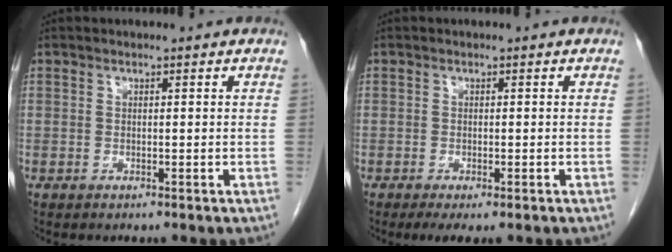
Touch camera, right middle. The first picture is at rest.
{"total": 3.2, "force": [-2.1, 0.9, 2.3], "torque": [-0.035, -0.010, -0.029]}